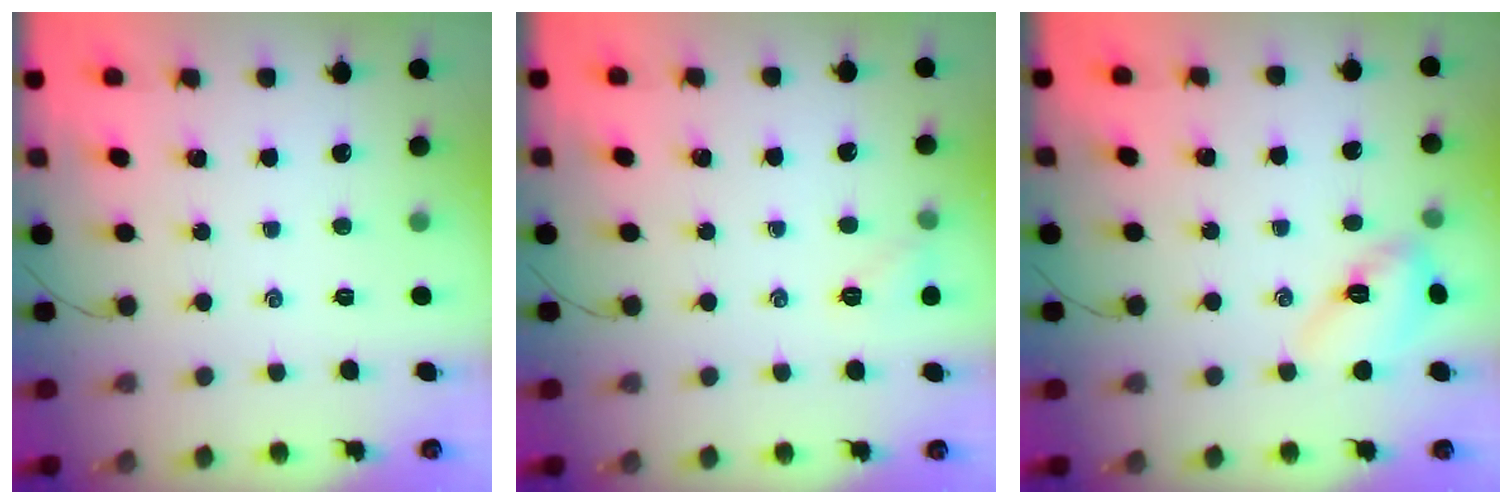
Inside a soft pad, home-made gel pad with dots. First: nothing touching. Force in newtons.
{"total": 5.9, "press": 5.7, "slide": 1.7}
{"total": 7.8, "press": 7.7, "slide": 0.3}